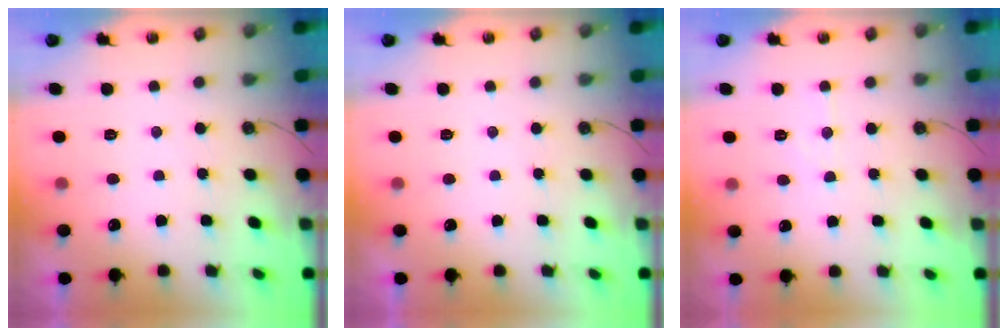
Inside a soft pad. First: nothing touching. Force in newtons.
{"total": 0.0}
{"total": 5.5, "press": 5.5, "slide": 0.5}